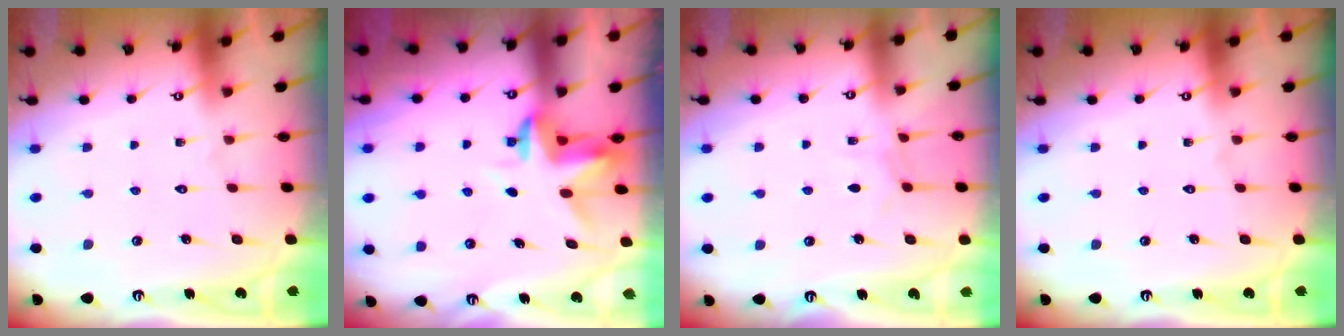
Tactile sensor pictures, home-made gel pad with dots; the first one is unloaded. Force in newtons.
{"total": 3.4, "press": 3.4, "slide": 0.2}
{"total": 3.6, "press": 3.6, "slide": 0.4}
{"total": 0.0}